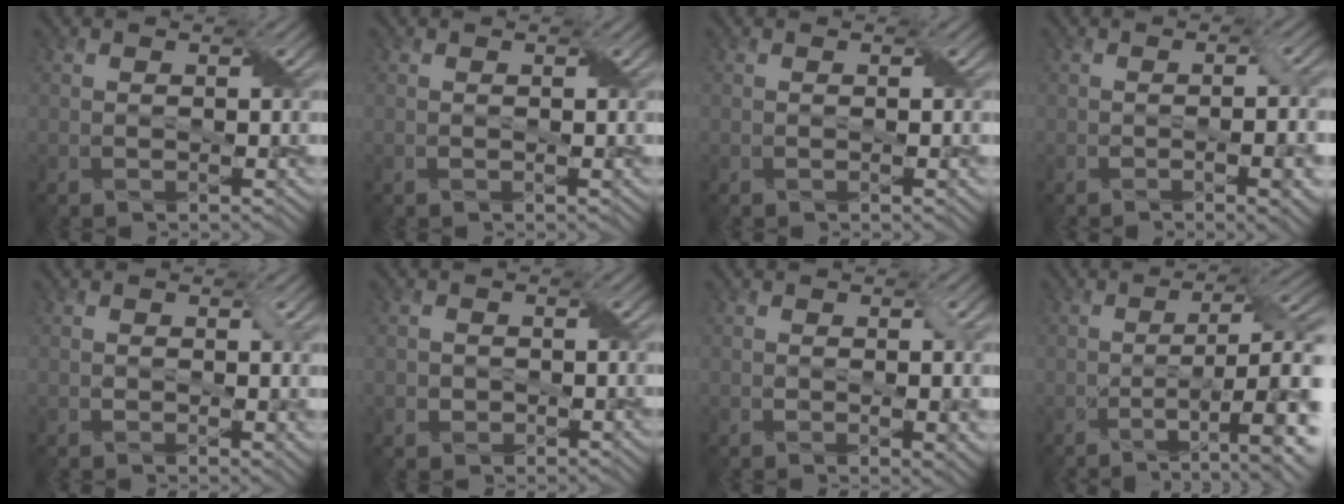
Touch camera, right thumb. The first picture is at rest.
{"total": 0.0}
{"total": 0.8, "force": [-0.1, 0.1, 0.8], "torque": [-0.012, -0.001, -0.001]}
{"total": 4.9, "force": [-1.4, 1.0, 4.5], "torque": [-0.067, -0.005, -0.015]}
{"total": 1.8, "force": [0.1, 1.0, 1.6], "torque": [-0.027, -0.006, 0.006]}
{"total": 1.4, "force": [-0.3, 1.3, 0.1], "torque": [-0.001, -0.004, -0.005]}
{"total": 2.7, "force": [-0.1, 1.0, 2.5], "torque": [-0.039, -0.007, 0.002]}
{"total": 10.2, "force": [-2.4, 2.7, 9.5], "torque": [-0.146, -0.003, -0.030]}